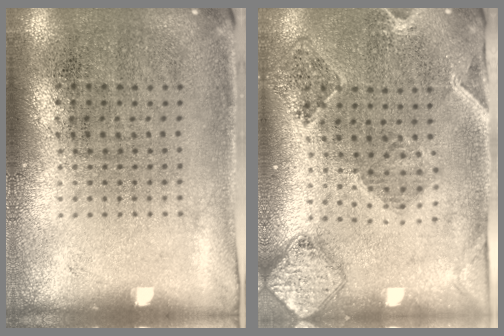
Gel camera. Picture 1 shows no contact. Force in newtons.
{"total": 0.7, "press": 0.7, "slide": 0.3}